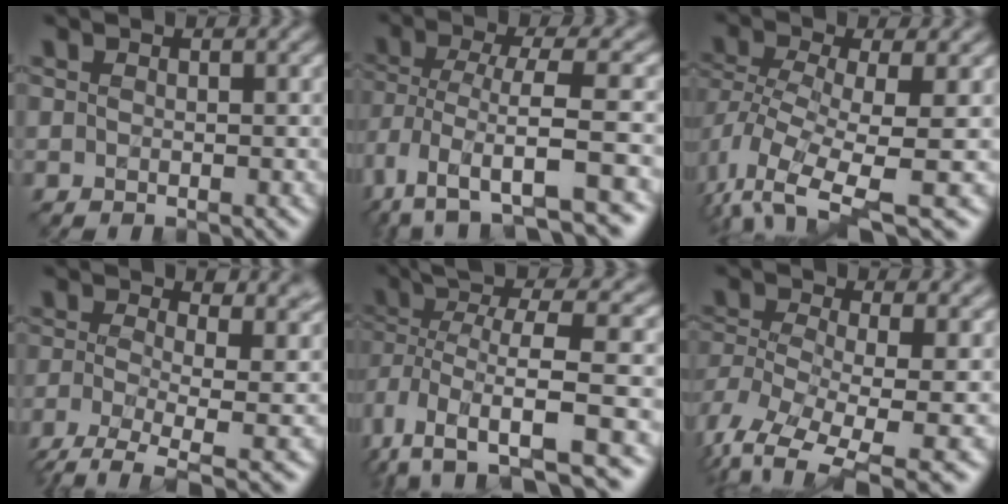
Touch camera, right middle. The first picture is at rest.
{"total": 8.3, "force": [-4.6, 2.6, 6.5], "torque": [-0.119, -0.001, -0.082]}
{"total": 7.0, "force": [-2.7, 2.7, 5.9], "torque": [-0.119, -0.017, -0.052]}
{"total": 8.5, "force": [-2.2, 3.6, 7.3], "torque": [-0.141, -0.016, -0.044]}
{"total": 8.1, "force": [-2.1, 2.9, 7.3], "torque": [-0.144, -0.006, -0.038]}
{"total": 9.7, "force": [-4.0, 4.8, 7.4], "torque": [-0.156, -0.015, -0.050]}